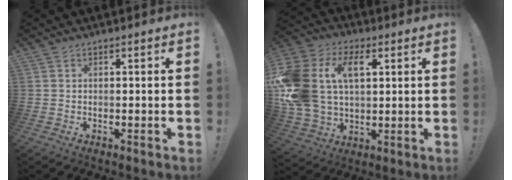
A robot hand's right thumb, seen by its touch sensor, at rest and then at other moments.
{"total": 22.0, "force": [5.9, 15.4, 14.6], "torque": [-0.296, -0.016, 0.107]}